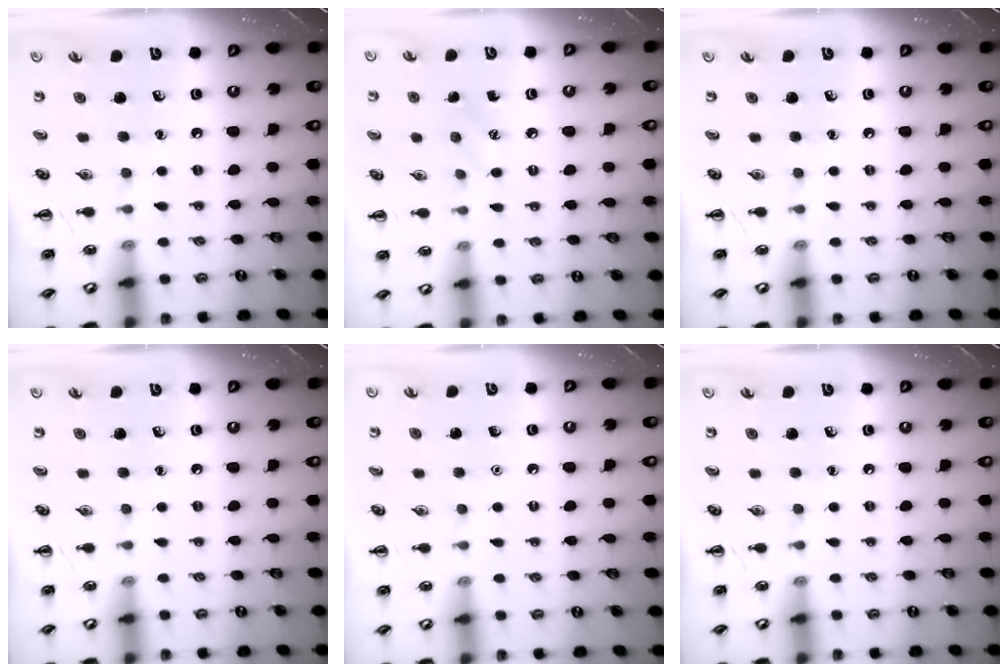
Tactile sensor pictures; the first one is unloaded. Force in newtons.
{"total": 6.8, "press": 6.6, "slide": 1.7}
{"total": 0.0}
{"total": 0.0}
{"total": 1.6, "press": 1.6, "slide": 0.1}
{"total": 0.0}